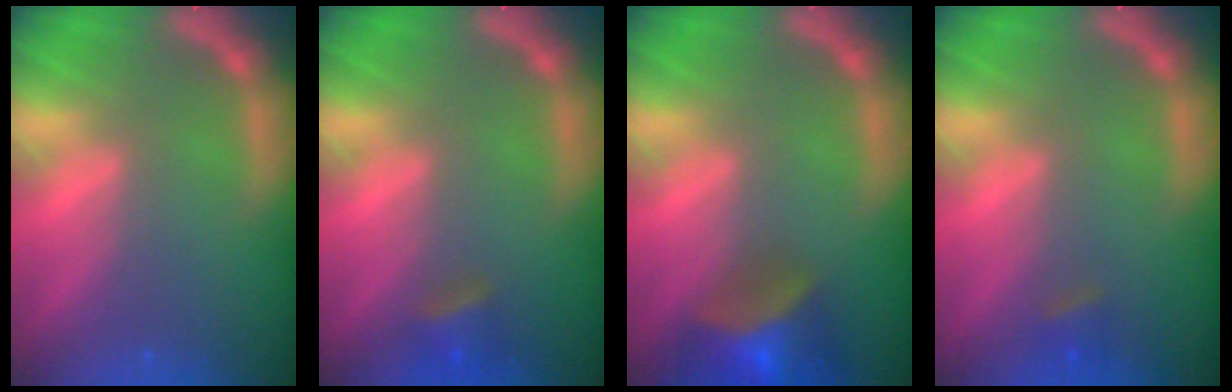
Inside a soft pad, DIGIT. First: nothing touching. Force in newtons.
{"total": 2.4}
{"total": 7.5}
{"total": 1.4}